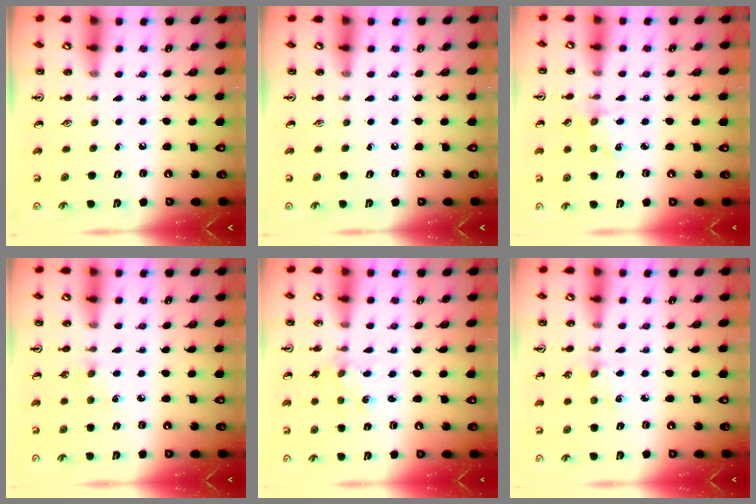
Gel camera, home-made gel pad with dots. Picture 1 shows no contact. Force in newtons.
{"total": 0.0}
{"total": 1.9, "press": 1.8, "slide": 0.3}
{"total": 2.9, "press": 2.9, "slide": 0.4}
{"total": 3.0, "press": 3.0, "slide": 0.3}
{"total": 2.6, "press": 2.5, "slide": 0.4}